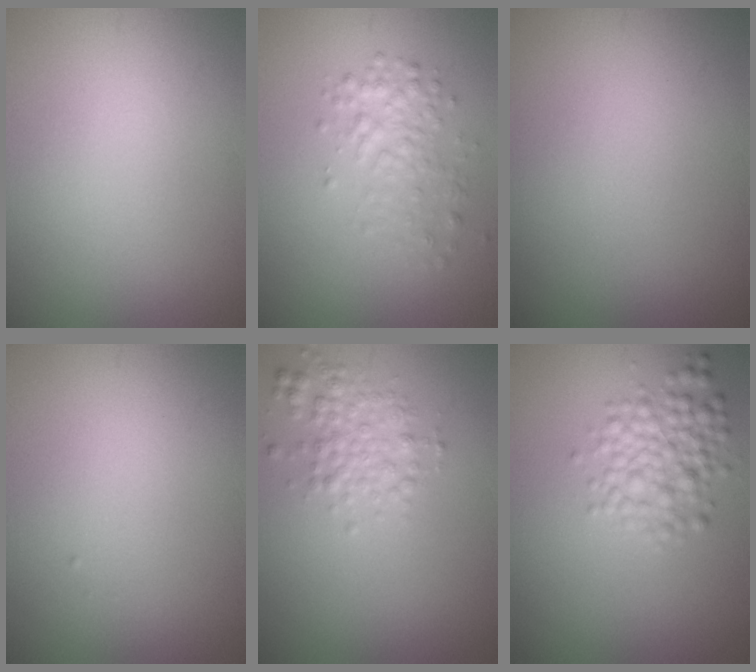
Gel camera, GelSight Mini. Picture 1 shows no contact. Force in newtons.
{"total": 2.5, "press": 2.5, "slide": 0.1}
{"total": 0.0}
{"total": 0.0}
{"total": 2.5, "press": 2.5, "slide": 0.0}
{"total": 3.7, "press": 3.6, "slide": 0.1}